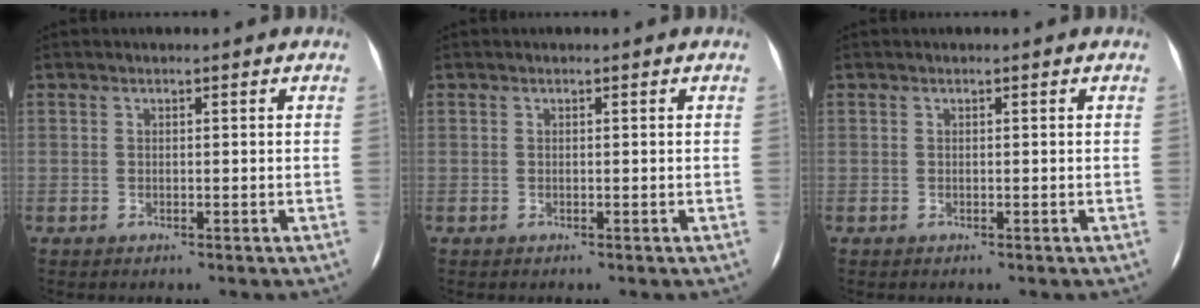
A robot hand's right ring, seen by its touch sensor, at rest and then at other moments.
{"total": 0.0}
{"total": 0.0}